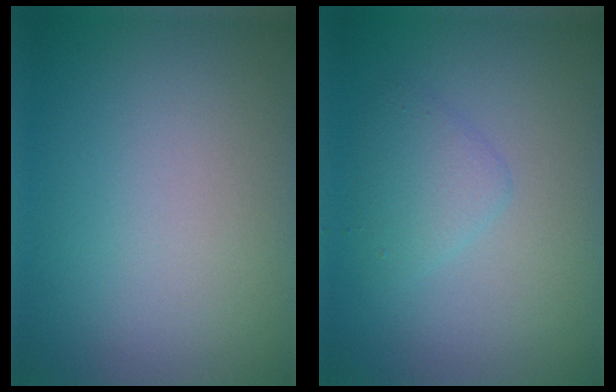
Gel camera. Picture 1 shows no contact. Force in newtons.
{"total": 1.8, "press": 1.8, "slide": 0.1}